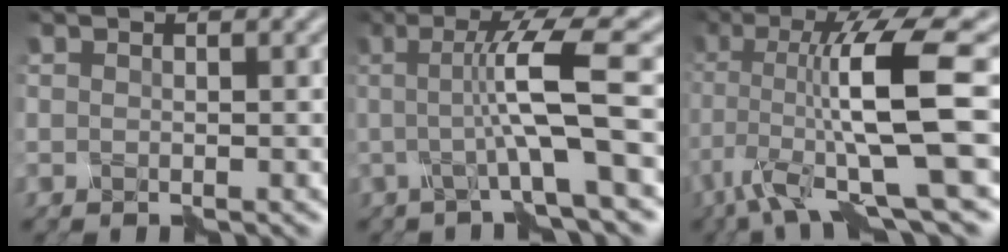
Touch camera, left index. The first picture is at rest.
{"total": 6.5, "force": [-0.5, 0.6, 6.4], "torque": [-0.109, 0.001, -0.012]}
{"total": 11.0, "force": [-2.0, 1.8, 10.6], "torque": [-0.183, 0.007, -0.036]}